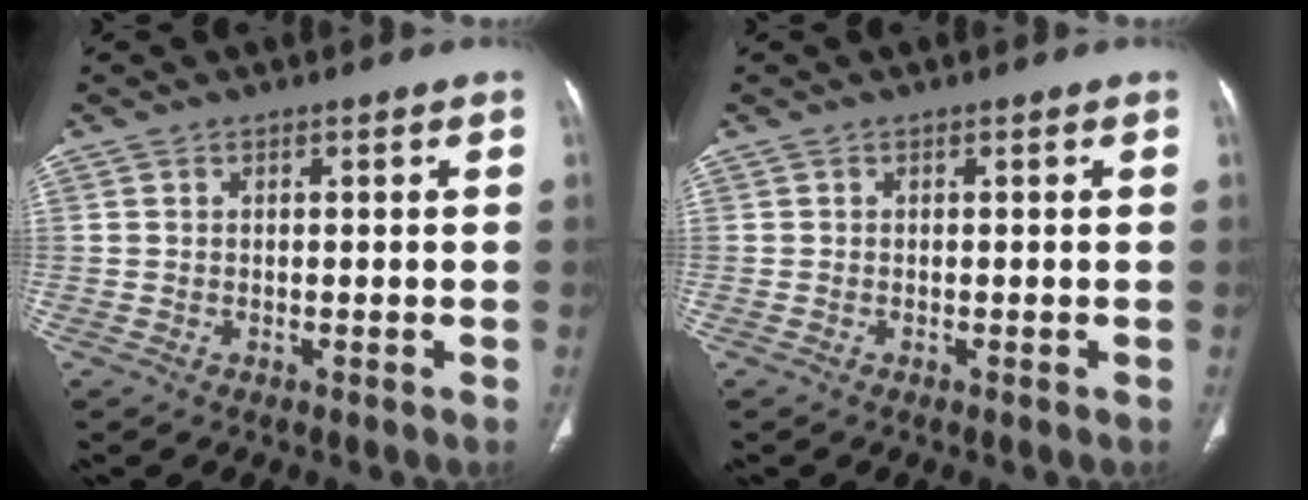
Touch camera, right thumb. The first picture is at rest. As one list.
[{"total": 0.0}]